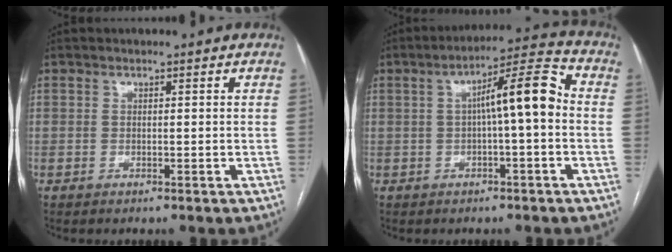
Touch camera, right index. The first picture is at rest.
{"total": 8.9, "force": [0.1, 0.9, 8.8], "torque": [-0.136, 0.028, -0.001]}